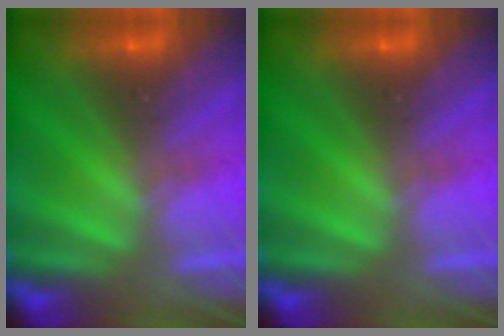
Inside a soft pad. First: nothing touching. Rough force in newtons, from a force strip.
{"total": 0.0}